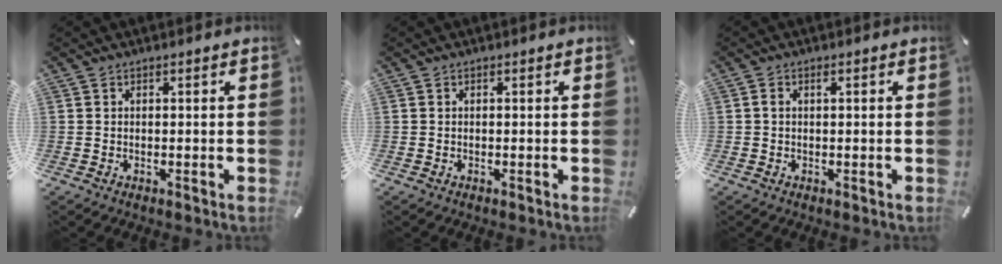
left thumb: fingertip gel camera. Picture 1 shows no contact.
{"total": 0.0}
{"total": 1.0, "force": [0.2, 0.4, 0.9], "torque": [-0.017, 0.004, 0.001]}